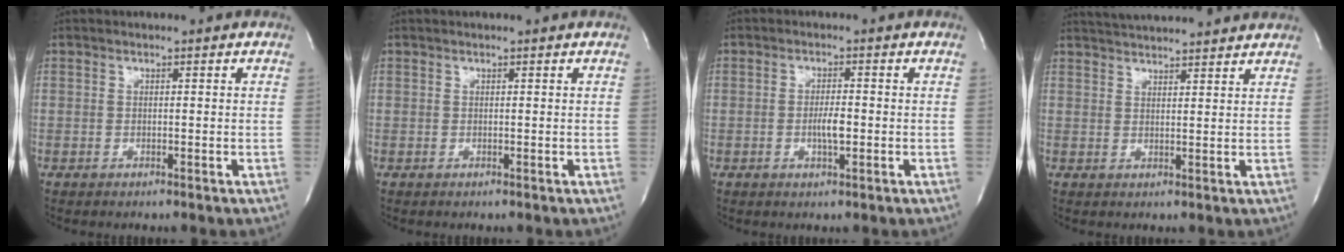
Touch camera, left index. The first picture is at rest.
{"total": 1.4, "force": [1.3, -0.1, 0.5], "torque": [-0.011, 0.014, 0.017]}
{"total": 2.7, "force": [-0.8, 0.6, 2.6], "torque": [-0.054, -0.006, -0.011]}
{"total": 12.7, "force": [12.0, 1.0, 4.1], "torque": [-0.075, 0.032, 0.168]}